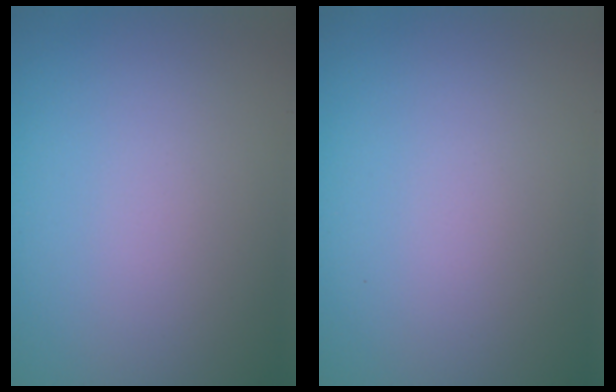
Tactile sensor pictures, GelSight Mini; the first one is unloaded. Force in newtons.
{"total": 0.0}